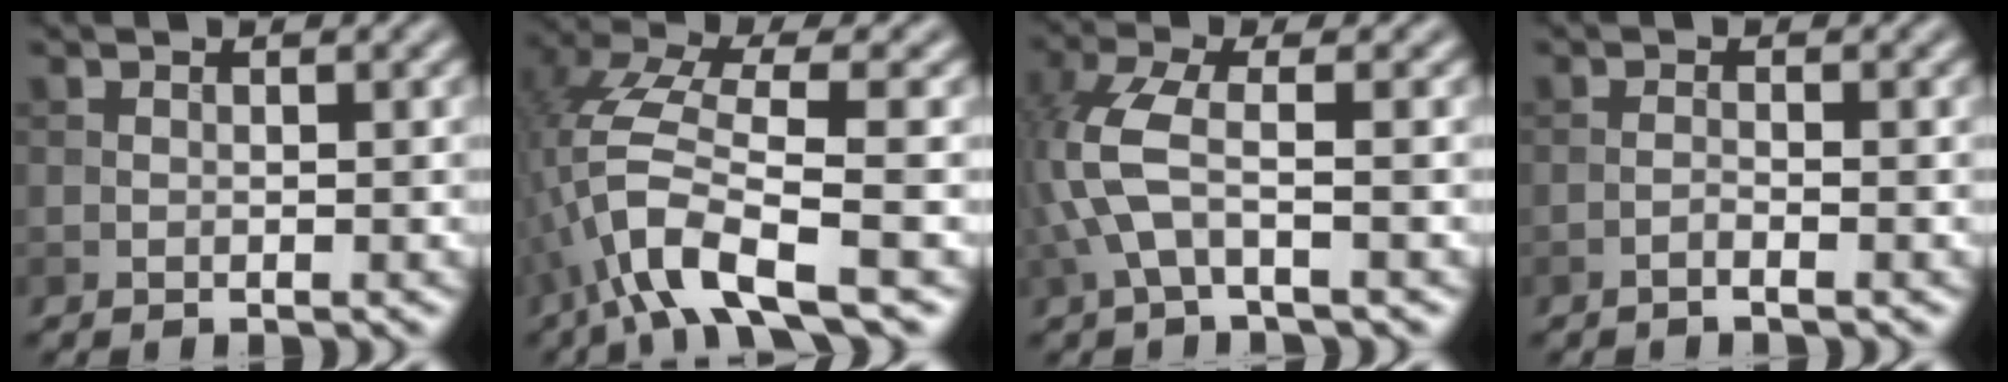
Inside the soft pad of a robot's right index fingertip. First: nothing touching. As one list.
[{"total": 7.9, "force": [-3.3, 2.1, 6.9], "torque": [-0.150, 0.011, -0.073]}, {"total": 4.3, "force": [-1.1, 1.4, 4.0], "torque": [-0.105, 0.010, -0.030]}, {"total": 1.0, "force": [-0.7, 0.1, 0.7], "torque": [-0.013, 0.002, -0.017]}]